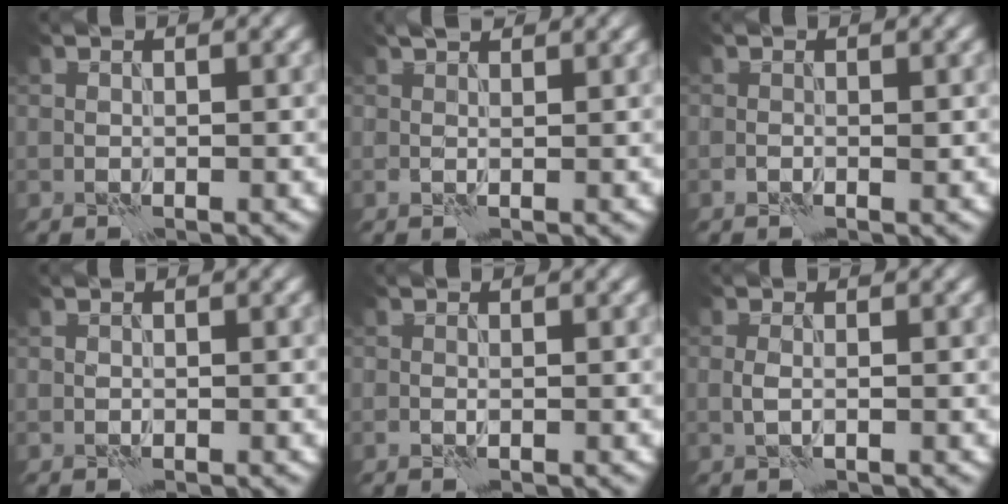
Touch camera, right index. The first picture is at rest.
{"total": 1.7, "force": [1.0, 0.7, 1.1], "torque": [-0.022, 0.004, 0.014]}
{"total": 0.9, "force": [-0.3, 0.5, 0.7], "torque": [-0.012, 0.000, -0.007]}
{"total": 0.0}
{"total": 0.0}
{"total": 0.6, "force": [0.1, 0.1, 0.6], "torque": [-0.016, -0.001, 0.000]}